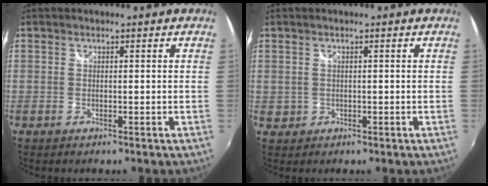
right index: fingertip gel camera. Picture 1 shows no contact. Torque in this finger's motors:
{"motor_torque": [0.14, -0.13, -0.01, 0.02]}